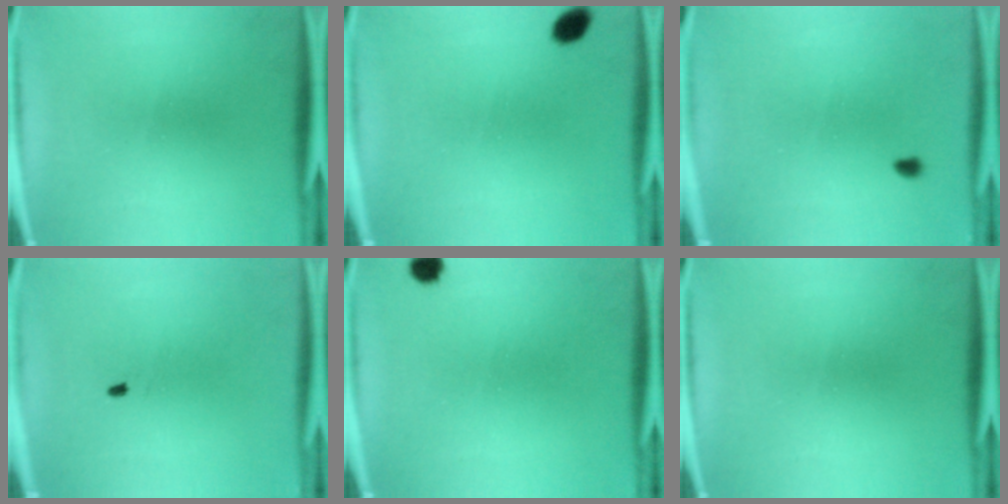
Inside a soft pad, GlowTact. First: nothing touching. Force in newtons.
{"total": 2.7}
{"total": 0.9}
{"total": 0.5}
{"total": 2.3}
{"total": 0.0}